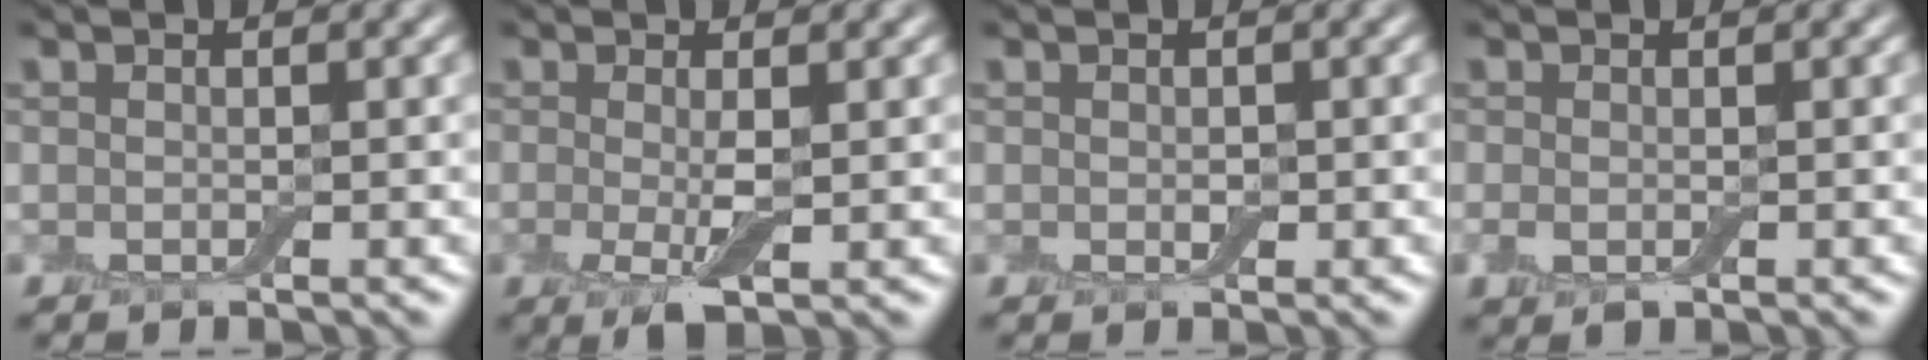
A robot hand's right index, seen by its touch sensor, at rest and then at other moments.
{"total": 2.7, "force": [-0.2, 0.5, 2.7], "torque": [-0.054, -0.009, -0.004]}
{"total": 0.8, "force": [-0.1, 0.5, 0.5], "torque": [-0.008, -0.003, -0.001]}
{"total": 1.4, "force": [-0.4, 0.8, 1.1], "torque": [-0.024, -0.005, -0.005]}